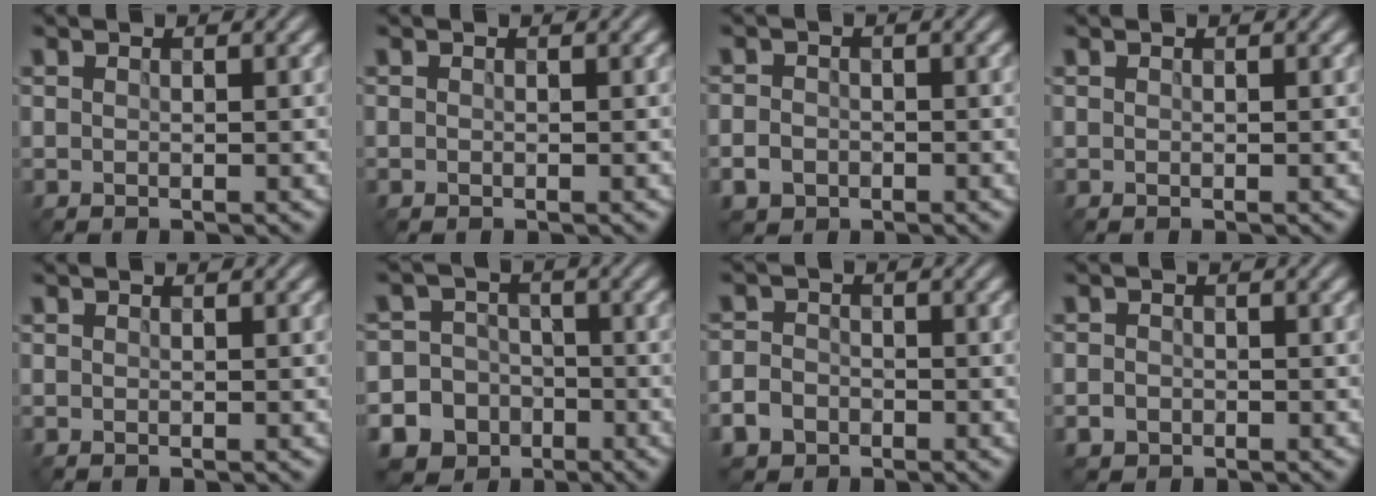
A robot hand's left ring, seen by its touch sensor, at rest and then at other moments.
{"total": 0.0}
{"total": 2.2, "force": [-1.0, 1.8, 0.7], "torque": [-0.007, -0.003, -0.020]}
{"total": 0.0}
{"total": 0.0}
{"total": 10.9, "force": [-5.7, 9.2, 1.3], "torque": [-0.027, -0.036, -0.110]}
{"total": 4.2, "force": [-2.4, 3.2, 1.2], "torque": [-0.009, -0.010, -0.053]}
{"total": 1.5, "force": [-0.7, 1.2, 0.4], "torque": [0.001, -0.004, -0.015]}